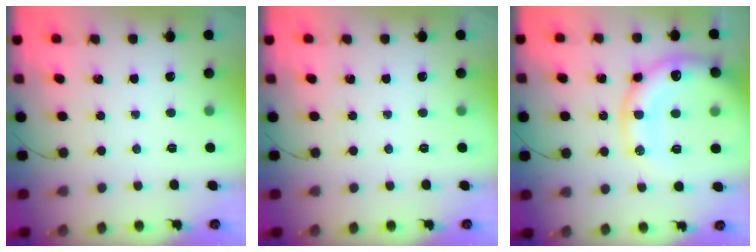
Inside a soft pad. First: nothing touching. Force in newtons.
{"total": 0.0}
{"total": 19.1, "press": 18.7, "slide": 3.7}